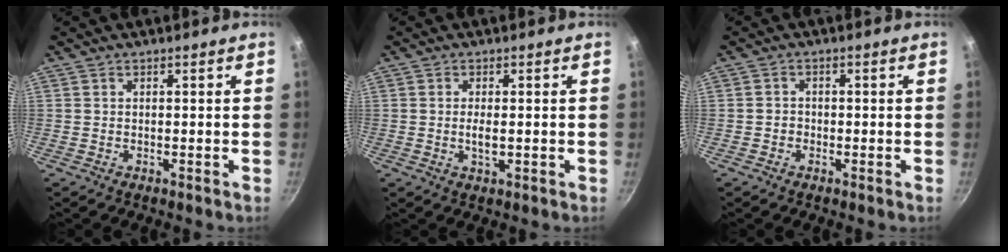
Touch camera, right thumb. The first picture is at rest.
{"total": 2.5, "force": [-0.2, 0.9, 2.3], "torque": [-0.047, -0.004, -0.004]}
{"total": 1.7, "force": [-0.7, 1.5, 0.4], "torque": [0.003, 0.006, -0.013]}